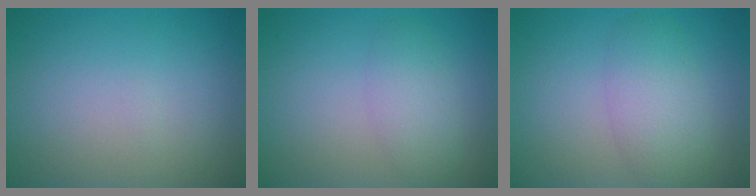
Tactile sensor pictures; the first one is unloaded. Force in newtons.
{"total": 2.5, "press": 2.5, "slide": 0.1}
{"total": 4.0, "press": 4.0, "slide": 0.1}